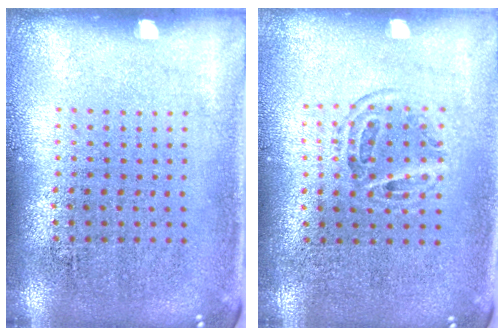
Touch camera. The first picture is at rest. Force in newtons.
{"total": 1.1, "press": 0.9, "slide": 0.6}